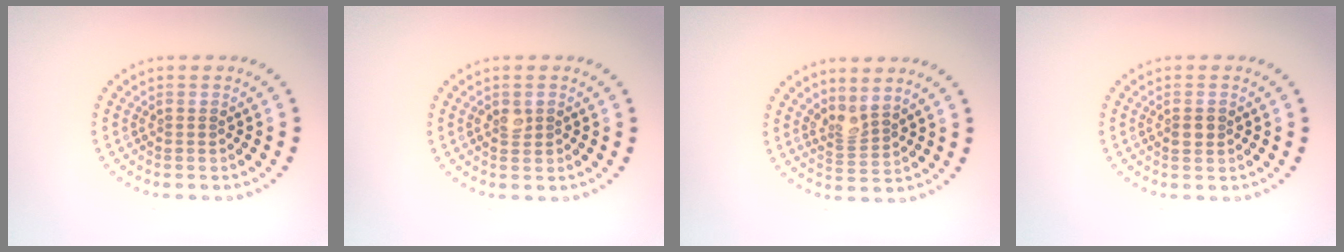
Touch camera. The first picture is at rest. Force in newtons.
{"total": 1.4, "press": 1.4, "slide": 0.1}
{"total": 2.1, "press": 1.5, "slide": 1.5}
{"total": 1.0, "press": 1.0, "slide": 0.1}